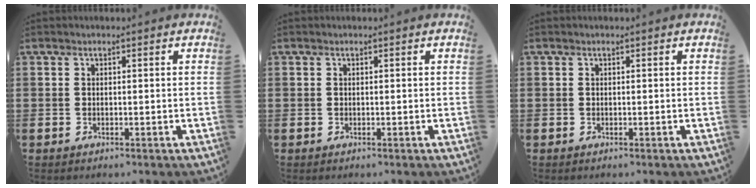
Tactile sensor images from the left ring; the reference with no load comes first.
{"total": 0.0}
{"total": 0.0}